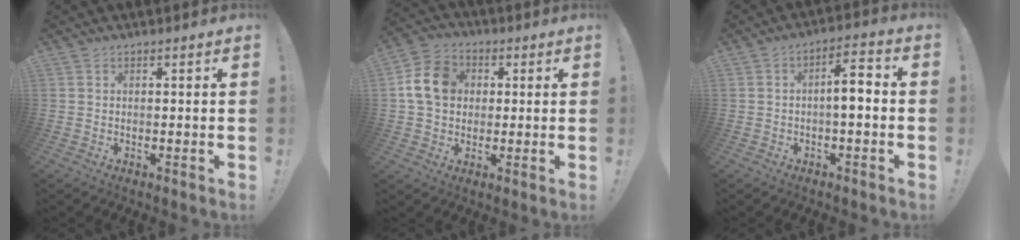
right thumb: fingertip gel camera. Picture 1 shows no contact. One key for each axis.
{"total": 12.7, "fx": 2.1, "fy": 10.3, "fz": 7.2, "tx": -0.123, "ty": 0.010, "tz": 0.045}
{"total": 7.2, "fx": -1.0, "fy": 2.5, "fz": 6.7, "tx": -0.094, "ty": 0.006, "tz": -0.023}